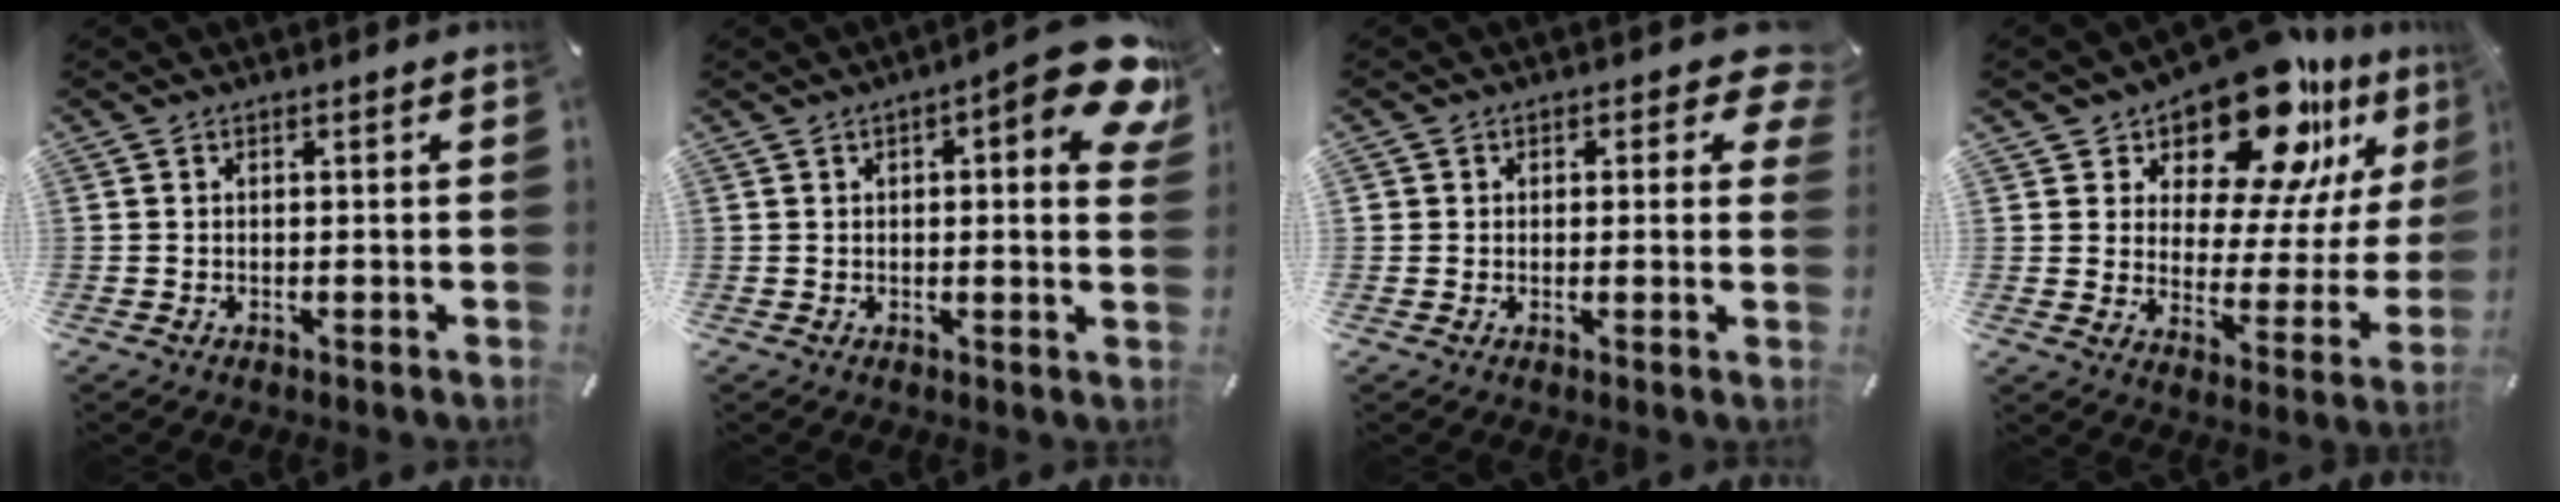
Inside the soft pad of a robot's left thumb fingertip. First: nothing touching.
{"total": 11.8, "force": [5.3, 3.5, 9.9], "torque": [-0.115, -0.037, 0.085]}
{"total": 4.9, "force": [2.0, 3.3, 3.0], "torque": [-0.021, -0.007, 0.029]}
{"total": 18.8, "force": [15.0, 7.6, 8.5], "torque": [-0.137, -0.124, 0.257]}